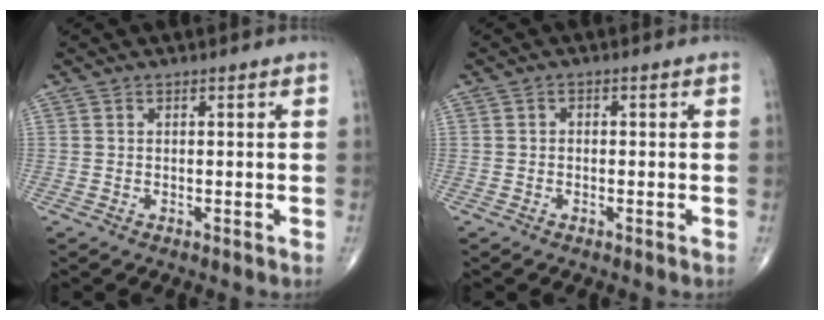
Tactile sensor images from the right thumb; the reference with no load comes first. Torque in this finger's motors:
{"motor_torque": [-0.42, 0.15, 0.07, 0.14, -0.01]}